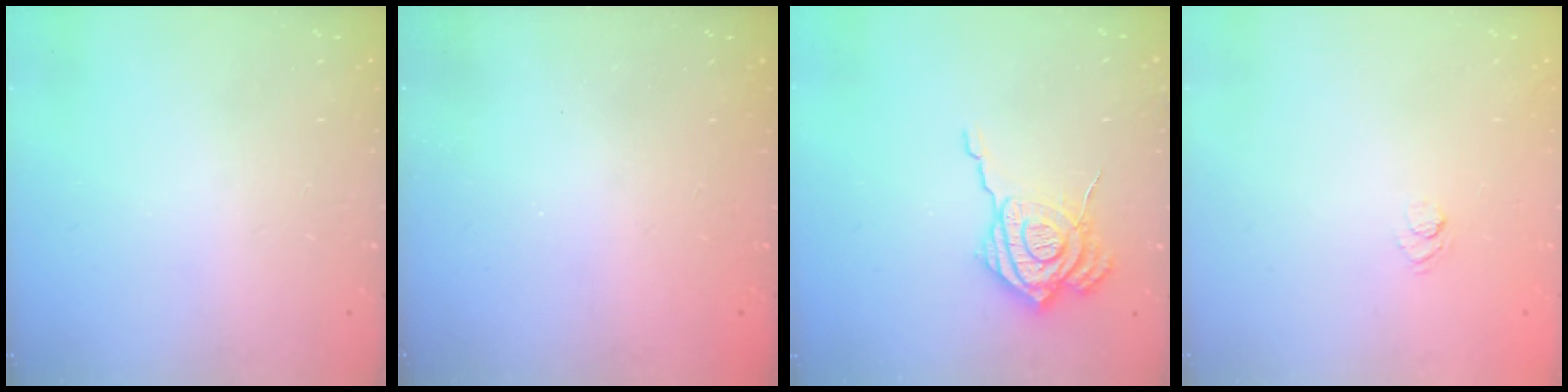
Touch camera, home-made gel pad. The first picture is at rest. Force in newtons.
{"total": 2.3, "press": 2.2, "slide": 0.7}
{"total": 15.0, "press": 14.8, "slide": 1.8}
{"total": 3.6, "press": 3.4, "slide": 1.3}